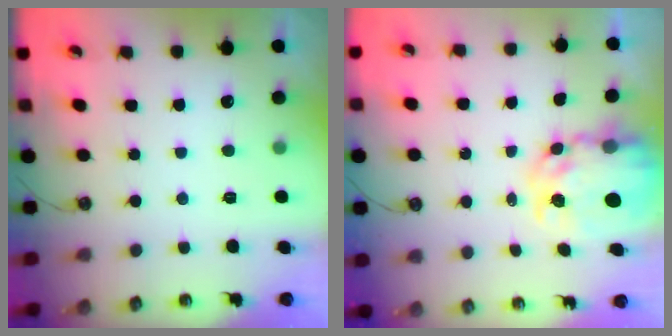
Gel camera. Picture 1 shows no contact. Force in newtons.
{"total": 10.8, "press": 10.7, "slide": 1.0}